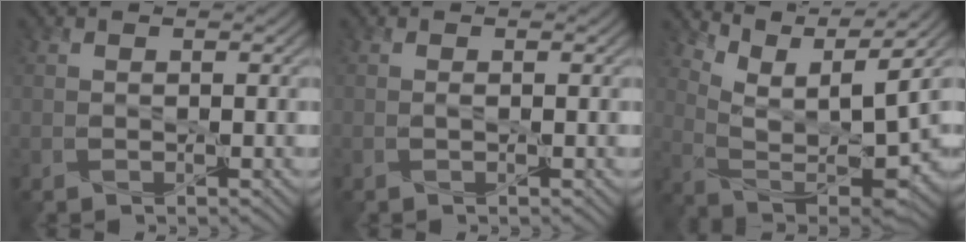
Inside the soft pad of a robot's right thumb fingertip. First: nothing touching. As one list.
[{"total": 0.6, "force": [-0.4, -0.2, 0.4], "torque": [-0.011, 0.001, -0.008]}, {"total": 9.7, "force": [6.7, 2.0, 6.7], "torque": [-0.151, -0.003, 0.125]}]